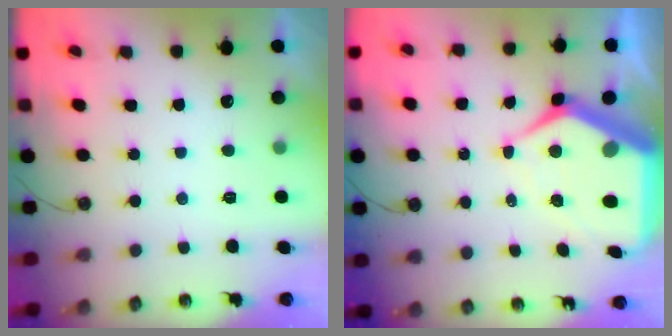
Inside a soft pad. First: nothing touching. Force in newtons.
{"total": 15.8, "press": 15.7, "slide": 1.7}